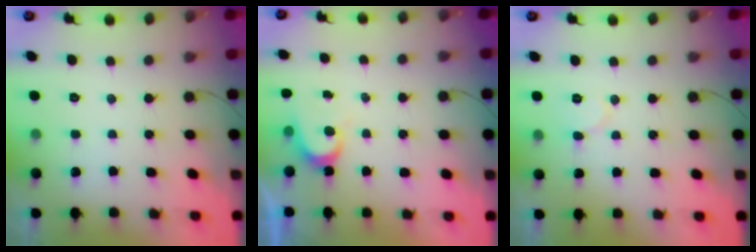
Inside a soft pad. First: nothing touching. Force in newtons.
{"total": 3.4, "press": 3.3, "slide": 0.4}
{"total": 5.8, "press": 5.7, "slide": 0.5}